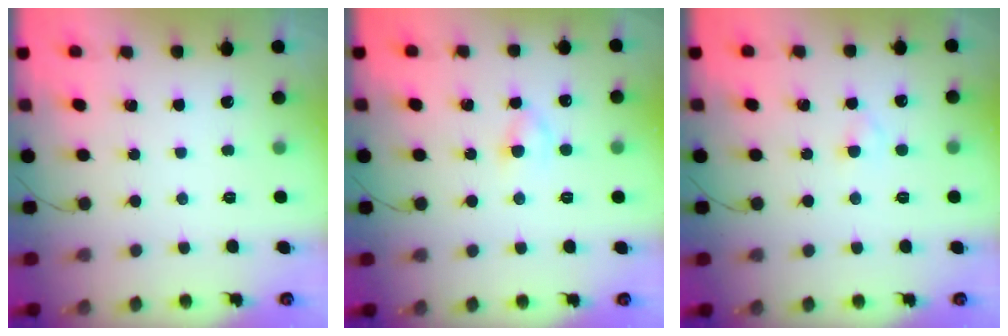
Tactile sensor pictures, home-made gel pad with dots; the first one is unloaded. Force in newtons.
{"total": 2.5, "press": 2.2, "slide": 1.2}
{"total": 2.1, "press": 1.9, "slide": 0.9}